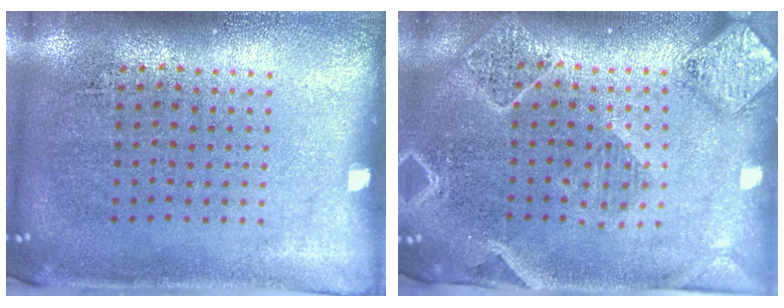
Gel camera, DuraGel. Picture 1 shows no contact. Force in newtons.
{"total": 2.4, "press": 2.1, "slide": 1.0}